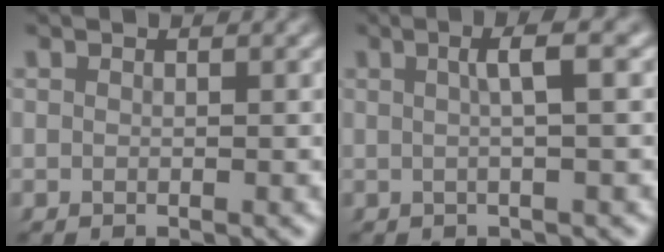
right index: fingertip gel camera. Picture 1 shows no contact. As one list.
[{"total": 3.0, "force": [0.6, -0.2, 3.0], "torque": [-0.040, 0.015, 0.005]}]